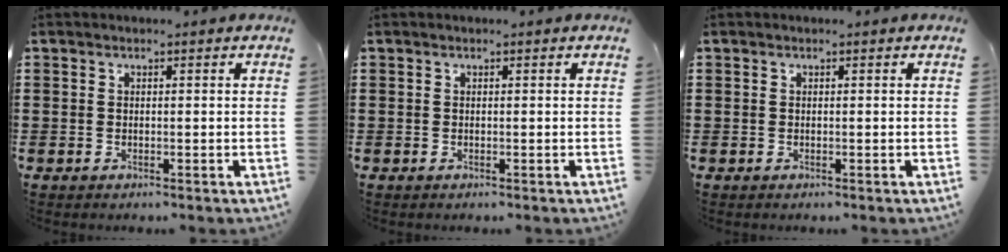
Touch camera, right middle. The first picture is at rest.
{"total": 0.0}
{"total": 0.0}